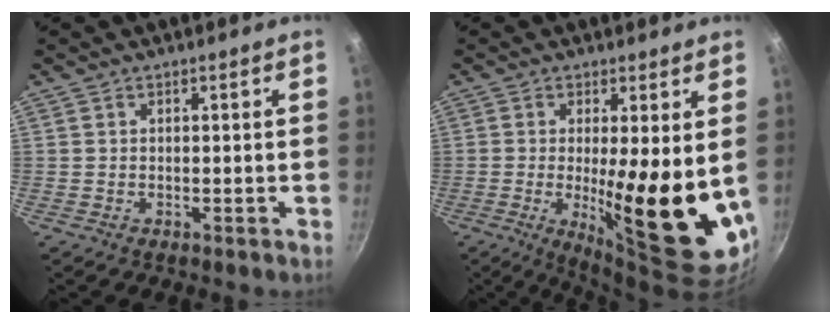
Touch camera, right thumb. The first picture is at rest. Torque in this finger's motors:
{"motor_torque": [1.72, 3.28, 2.03, 0.30, 0.39]}